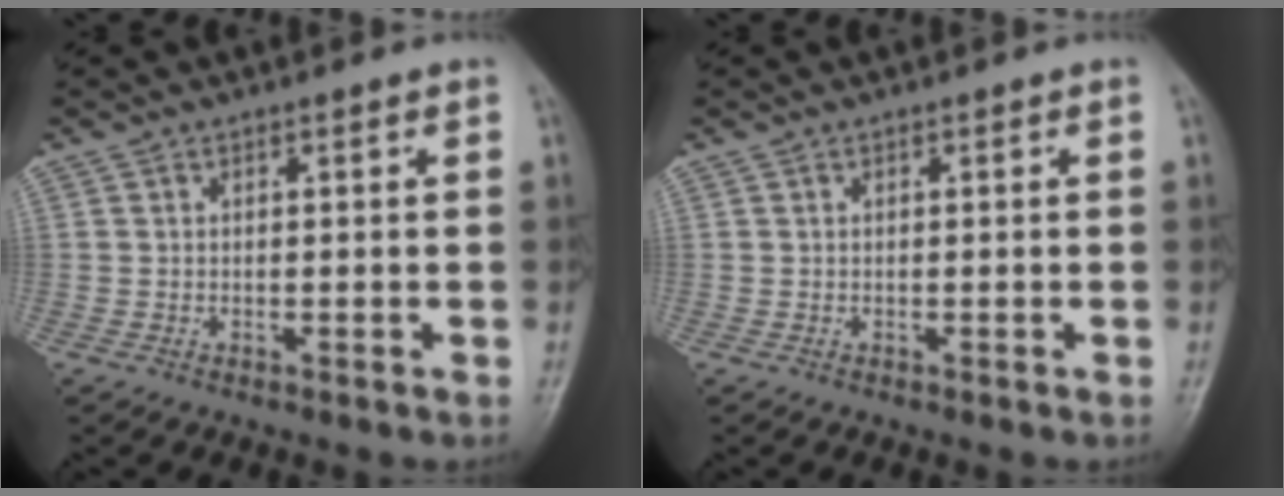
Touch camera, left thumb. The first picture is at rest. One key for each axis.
{"total": 0.0}